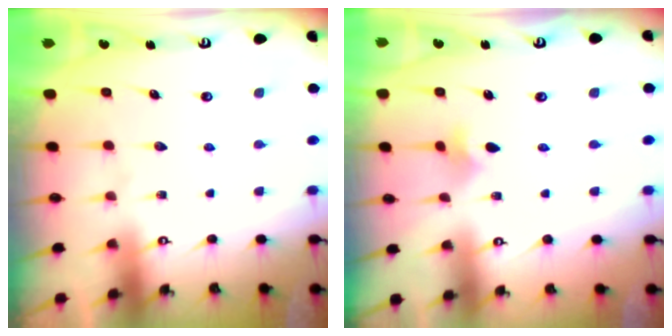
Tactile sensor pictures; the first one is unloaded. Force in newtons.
{"total": 2.4, "press": 2.3, "slide": 0.5}